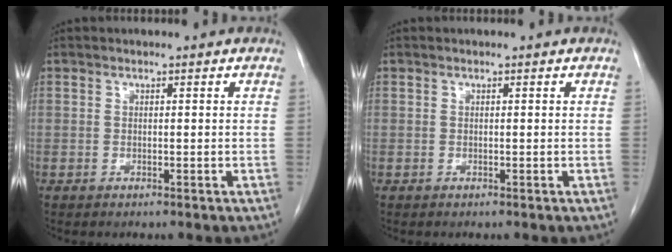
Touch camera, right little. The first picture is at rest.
{"total": 0.0}